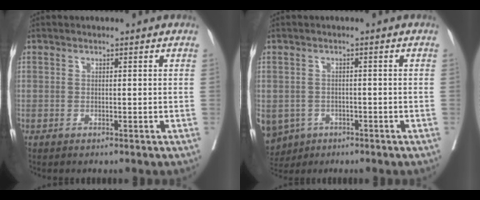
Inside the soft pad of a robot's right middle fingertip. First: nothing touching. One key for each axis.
{"total": 9.3, "fx": -4.8, "fy": 7.6, "fz": 2.5, "tx": -0.083, "ty": -0.004, "tz": -0.064}